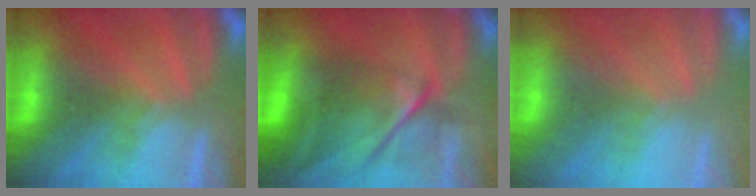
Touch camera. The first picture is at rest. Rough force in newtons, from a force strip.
{"total": 7.5}
{"total": 3.0}